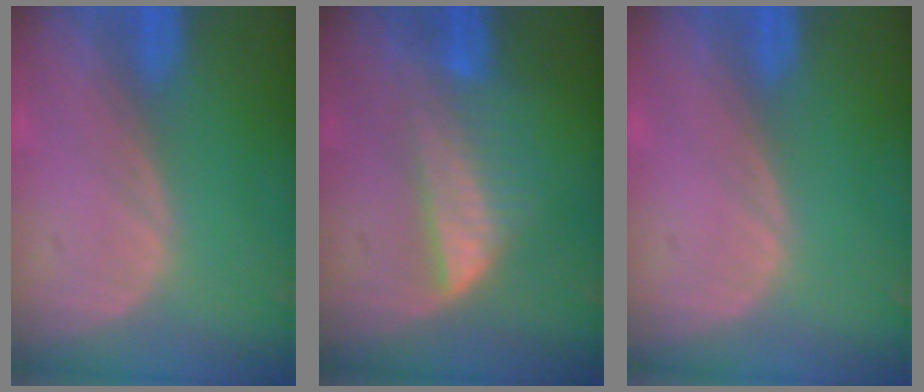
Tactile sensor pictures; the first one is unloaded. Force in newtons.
{"total": 6.3, "press": 6.2, "slide": 1.0}
{"total": 0.0}